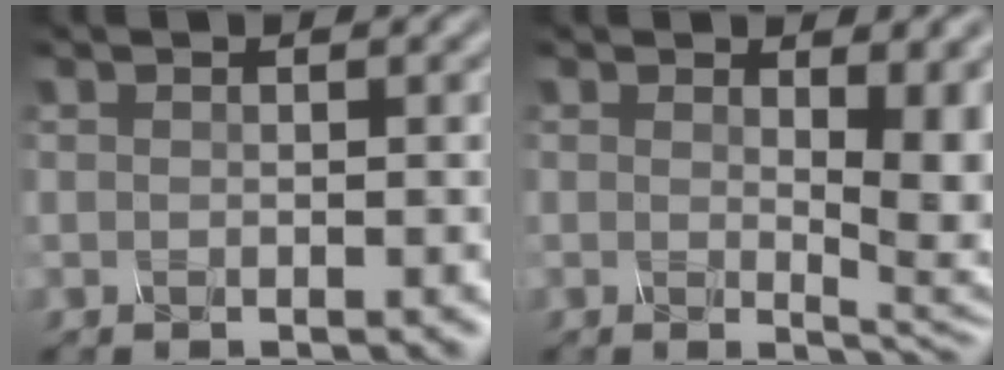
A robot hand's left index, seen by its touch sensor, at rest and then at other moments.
{"total": 6.2, "force": [1.2, 2.1, 5.7], "torque": [-0.063, -0.011, 0.024]}